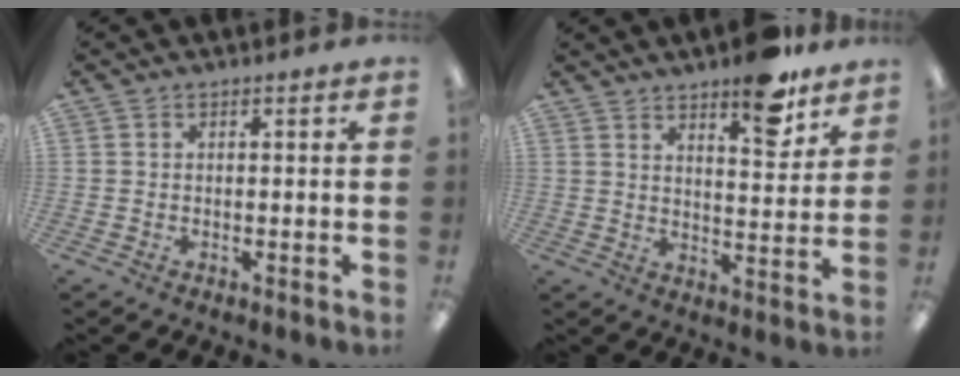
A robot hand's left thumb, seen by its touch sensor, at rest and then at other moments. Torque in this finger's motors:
{"motor_torque": [1.19, 0.60, 0.68, -0.62, 0.15]}